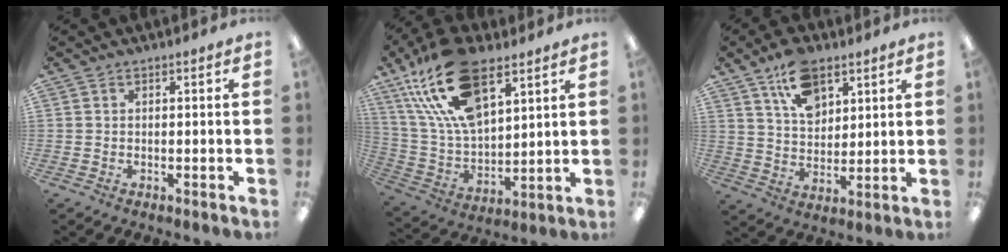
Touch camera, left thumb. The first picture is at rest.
{"total": 22.7, "force": [13.0, 11.4, 14.8], "torque": [-0.307, -0.051, 0.230]}
{"total": 12.0, "force": [7.3, 7.0, 6.5], "torque": [-0.107, -0.025, 0.133]}